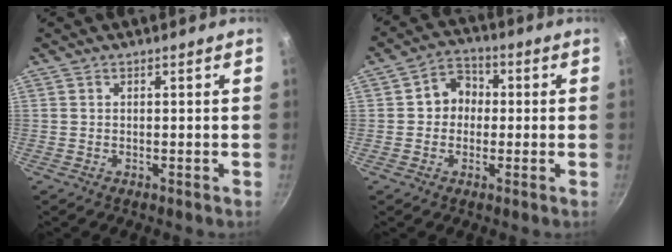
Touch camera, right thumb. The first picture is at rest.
{"total": 6.5, "force": [0.1, 5.6, 3.2], "torque": [-0.009, 0.014, -0.009]}